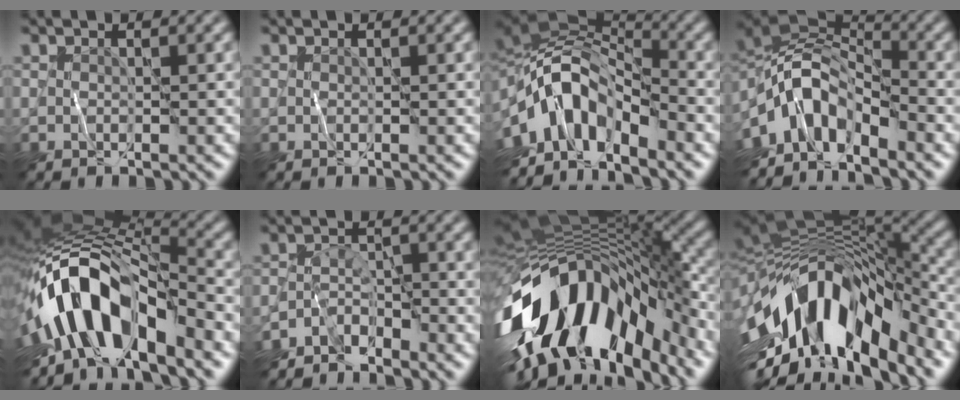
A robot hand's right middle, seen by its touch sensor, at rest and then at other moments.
{"total": 0.0}
{"total": 9.5, "force": [-4.4, 5.0, 6.7], "torque": [-0.103, 0.014, -0.090]}
{"total": 6.8, "force": [-3.9, 3.5, 4.3], "torque": [-0.062, 0.012, -0.085]}
{"total": 13.0, "force": [-5.1, 6.2, 10.2], "torque": [-0.171, 0.011, -0.091]}
{"total": 3.0, "force": [-2.6, 1.2, 0.7], "torque": [-0.005, 0.002, -0.058]}
{"total": 15.8, "force": [-6.3, 7.6, 12.4], "torque": [-0.209, -0.010, -0.105]}
{"total": 13.9, "force": [-5.8, 6.1, 11.1], "torque": [-0.194, 0.016, -0.093]}